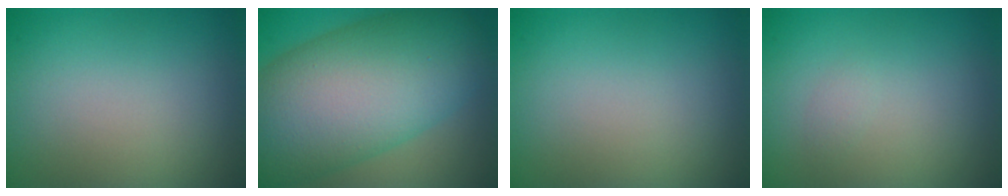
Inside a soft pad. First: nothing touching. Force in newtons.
{"total": 13.6, "press": 13.6, "slide": 0.6}
{"total": 0.0}
{"total": 0.6, "press": 0.6, "slide": 0.1}